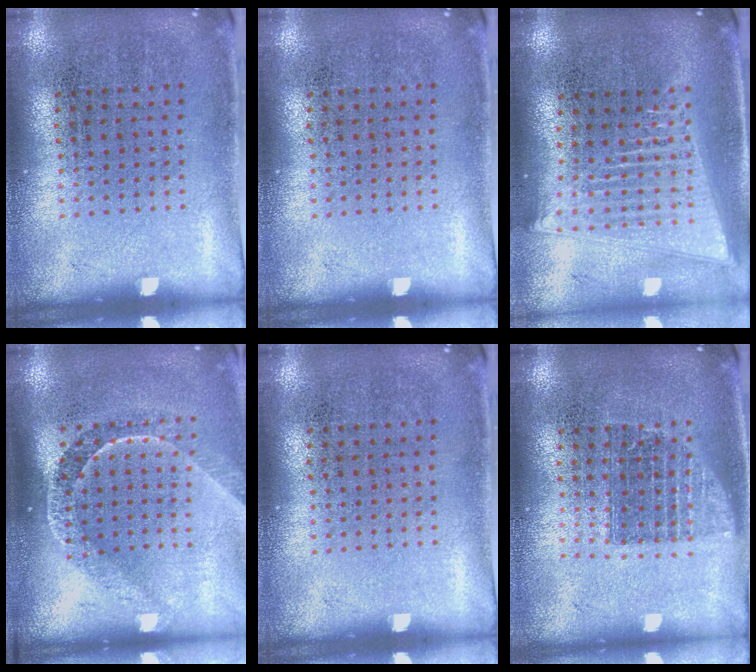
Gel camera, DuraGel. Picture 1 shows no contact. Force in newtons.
{"total": 0.0}
{"total": 2.1, "press": 1.8, "slide": 1.1}
{"total": 2.2, "press": 1.6, "slide": 1.4}
{"total": 0.0}
{"total": 1.4, "press": 1.2, "slide": 0.7}